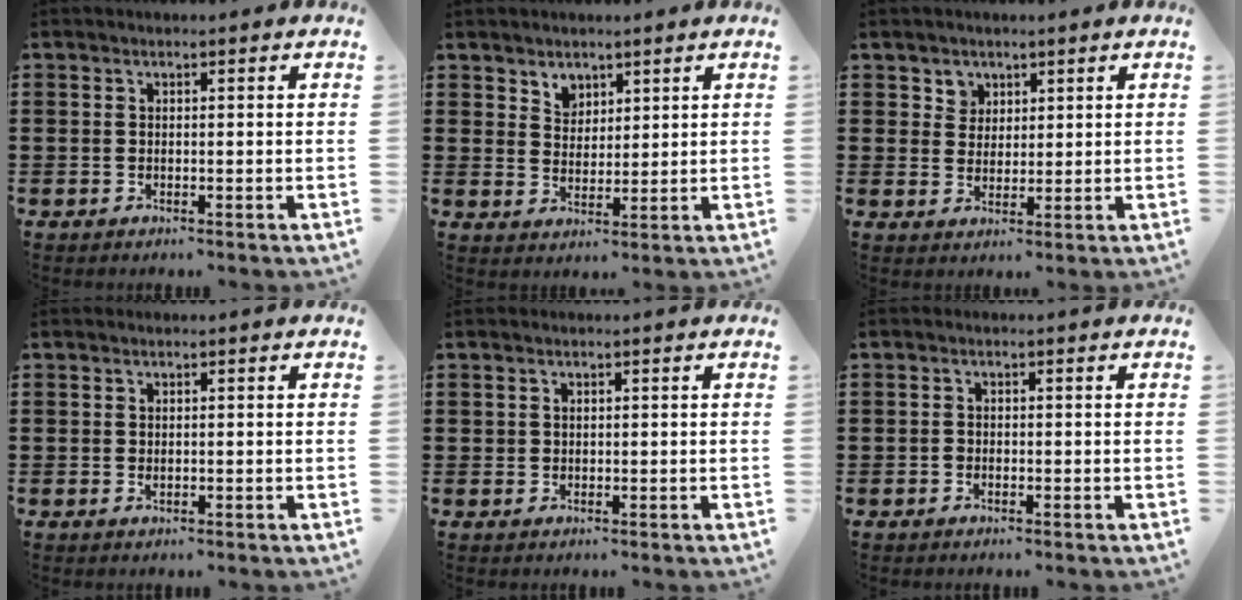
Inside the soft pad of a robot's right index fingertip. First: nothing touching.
{"total": 3.2, "force": [2.5, 2.1, 0.0], "torque": [-0.012, 0.003, 0.048]}
{"total": 2.9, "force": [1.8, 2.3, 0.0], "torque": [-0.014, 0.007, 0.034]}
{"total": 0.5, "force": [0.0, 0.2, 0.5], "torque": [-0.010, -0.001, -0.001]}
{"total": 0.8, "force": [0.5, 0.7, 0.1], "torque": [-0.004, 0.002, 0.010]}
{"total": 0.7, "force": [-0.5, 0.3, 0.4], "torque": [-0.009, -0.003, -0.010]}